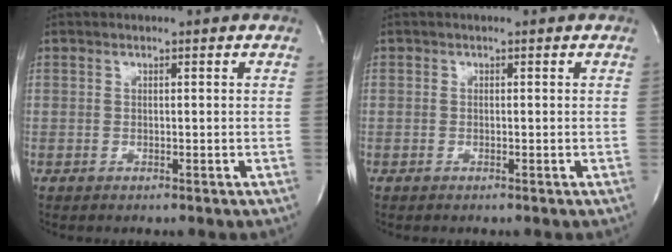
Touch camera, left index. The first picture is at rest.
{"total": 0.0}